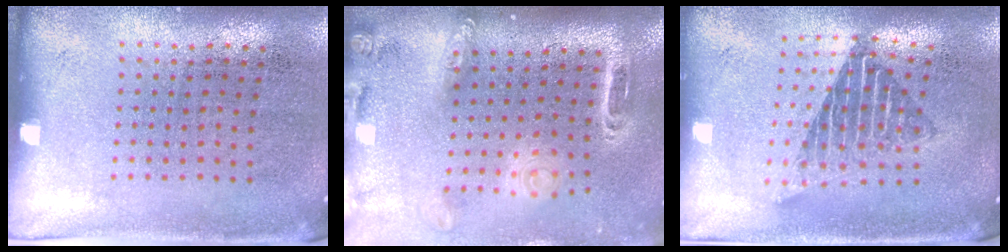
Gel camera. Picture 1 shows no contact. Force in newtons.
{"total": 2.5, "press": 1.9, "slide": 1.7}
{"total": 1.7, "press": 1.4, "slide": 0.9}